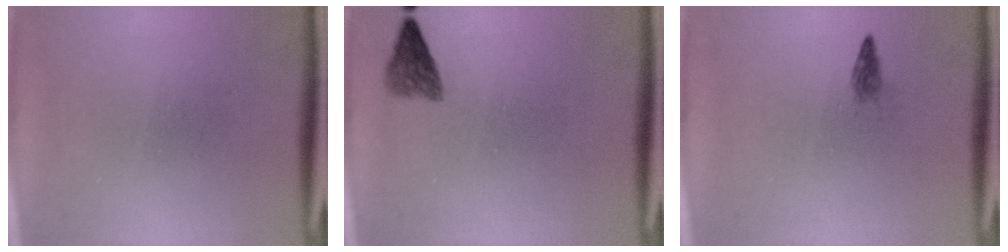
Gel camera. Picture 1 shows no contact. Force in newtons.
{"total": 2.3}
{"total": 1.0}